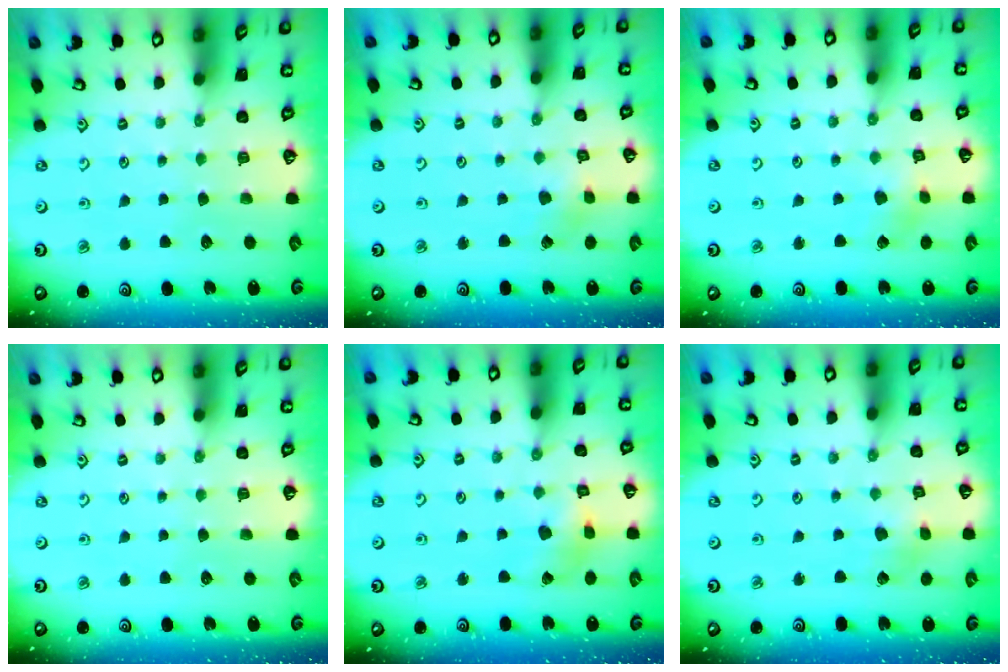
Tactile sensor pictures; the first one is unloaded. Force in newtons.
{"total": 2.2, "press": 2.2, "slide": 0.3}
{"total": 2.9, "press": 2.9, "slide": 0.3}
{"total": 0.0}
{"total": 5.1, "press": 5.1, "slide": 0.4}
{"total": 2.9, "press": 2.9, "slide": 0.1}